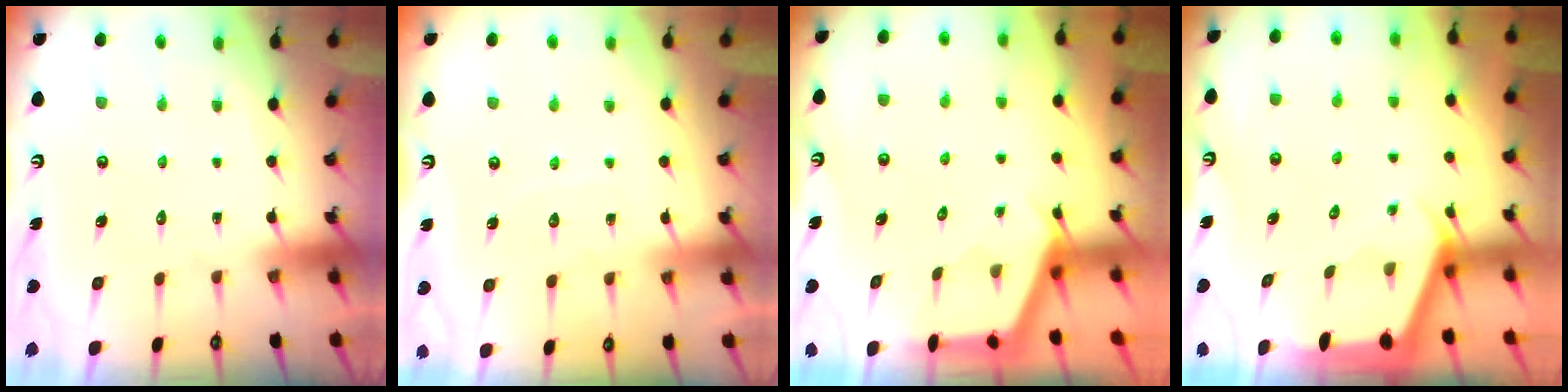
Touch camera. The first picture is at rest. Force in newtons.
{"total": 3.4, "press": 3.4, "slide": 0.5}
{"total": 2.8, "press": 2.7, "slide": 0.3}
{"total": 2.5, "press": 2.5, "slide": 0.3}